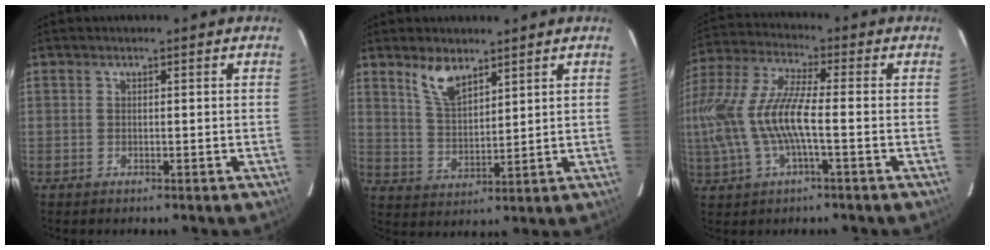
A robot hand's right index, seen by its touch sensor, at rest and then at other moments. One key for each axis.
{"total": 7.0, "fx": 4.9, "fy": 2.9, "fz": 4.1, "tx": -0.074, "ty": 0.002, "tz": 0.102}
{"total": 16.0, "fx": -2.1, "fy": 4.5, "fz": 15.2, "tx": -0.312, "ty": 0.000, "tz": -0.040}